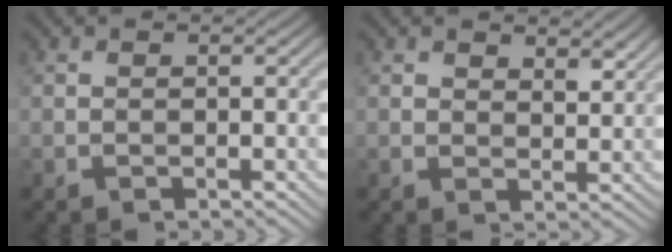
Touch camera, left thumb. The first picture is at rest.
{"total": 3.9, "force": [2.8, 1.8, 2.0], "torque": [-0.037, -0.004, 0.050]}